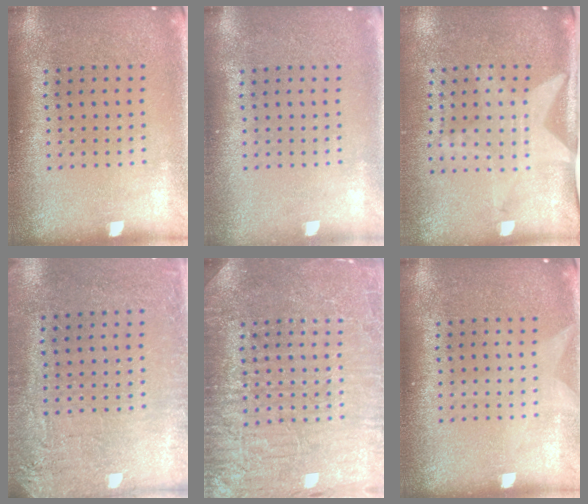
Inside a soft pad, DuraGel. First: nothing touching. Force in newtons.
{"total": 0.5, "press": 0.5, "slide": 0.1}
{"total": 2.1, "press": 1.5, "slide": 1.4}
{"total": 2.7, "press": 2.4, "slide": 1.2}
{"total": 7.1, "press": 7.1, "slide": 1.1}
{"total": 0.6, "press": 0.6, "slide": 0.1}